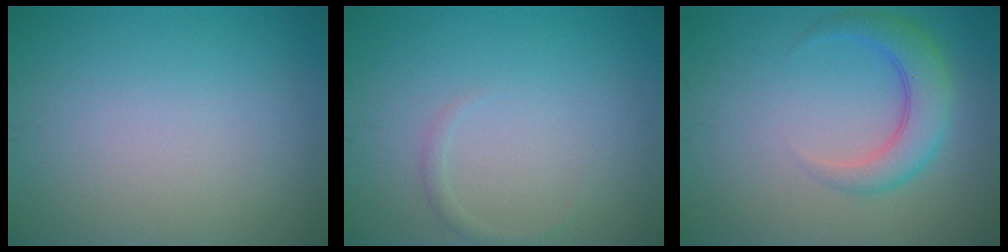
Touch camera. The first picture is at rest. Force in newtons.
{"total": 0.8, "press": 0.8, "slide": 0.0}
{"total": 3.9, "press": 3.9, "slide": 0.1}